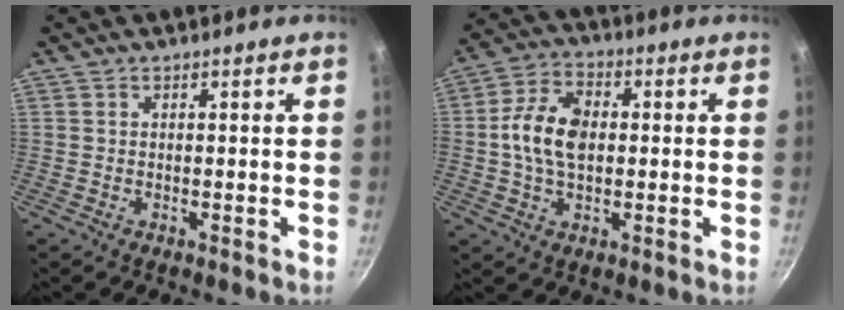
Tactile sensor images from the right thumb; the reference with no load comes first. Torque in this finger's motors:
{"motor_torque": [0.13, 0.34, 0.61, -0.32, 0.20]}